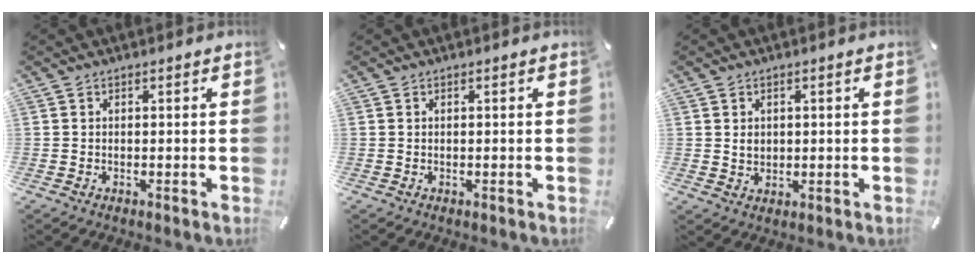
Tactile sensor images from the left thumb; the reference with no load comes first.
{"total": 0.0}
{"total": 2.2, "force": [0.7, 2.0, 0.8], "torque": [-0.012, -0.001, 0.011]}